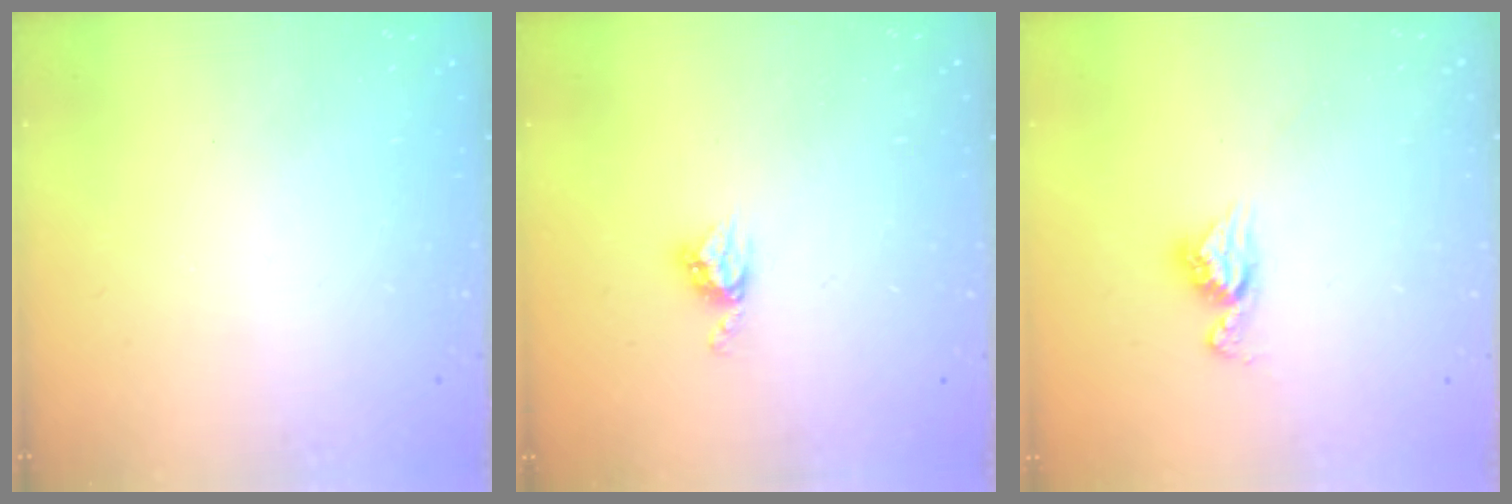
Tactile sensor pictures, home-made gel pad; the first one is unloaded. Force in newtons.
{"total": 4.9, "press": 4.8, "slide": 0.2}
{"total": 9.0, "press": 8.9, "slide": 0.7}